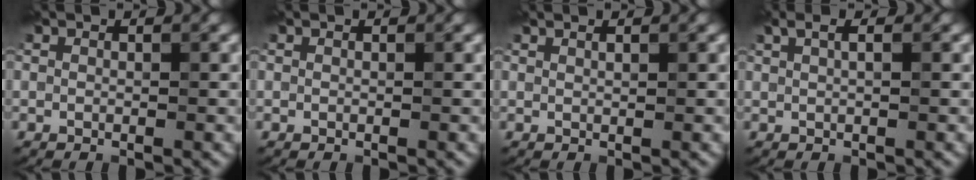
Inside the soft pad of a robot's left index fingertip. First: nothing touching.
{"total": 0.0}
{"total": 0.6, "force": [0.5, 0.1, 0.4], "torque": [-0.005, 0.001, 0.008]}
{"total": 1.7, "force": [0.9, 0.5, 1.4], "torque": [-0.022, 0.001, 0.015]}